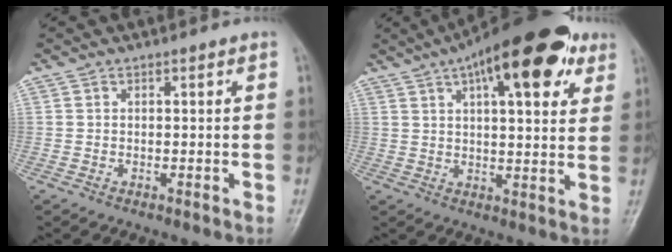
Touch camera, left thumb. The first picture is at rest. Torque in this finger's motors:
{"motor_torque": [0.57, 0.56, 1.63, -1.14, 0.26]}